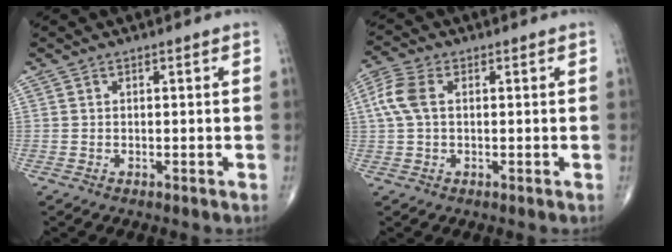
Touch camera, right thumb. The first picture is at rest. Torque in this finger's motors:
{"motor_torque": [0.06, 0.10, 0.18, 0.00, 0.13]}